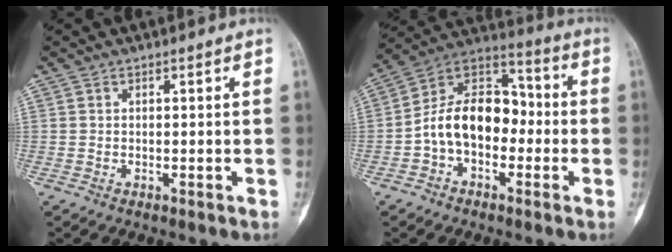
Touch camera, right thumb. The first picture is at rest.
{"total": 14.4, "force": [-2.4, 9.9, 10.2], "torque": [-0.145, 0.054, -0.055]}